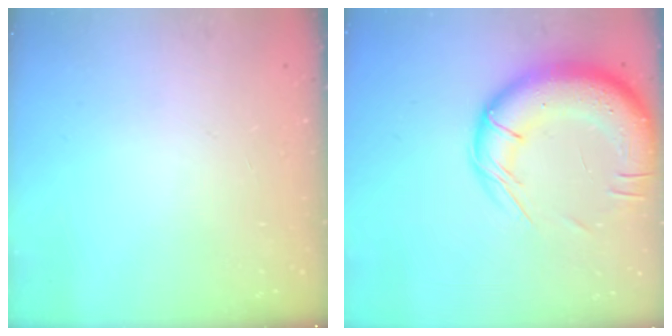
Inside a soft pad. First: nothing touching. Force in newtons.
{"total": 21.5, "press": 20.8, "slide": 5.3}